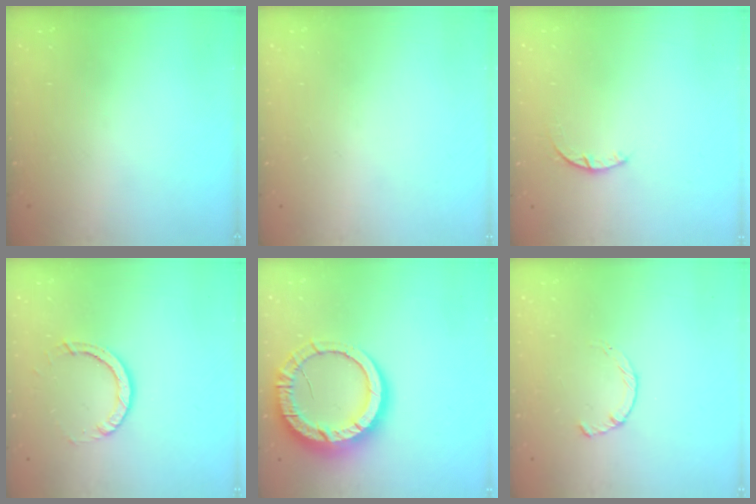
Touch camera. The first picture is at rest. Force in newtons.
{"total": 0.0}
{"total": 1.2, "press": 1.2, "slide": 0.3}
{"total": 5.6, "press": 5.6, "slide": 0.4}
{"total": 16.6, "press": 16.6, "slide": 1.6}
{"total": 2.2, "press": 2.2, "slide": 0.4}